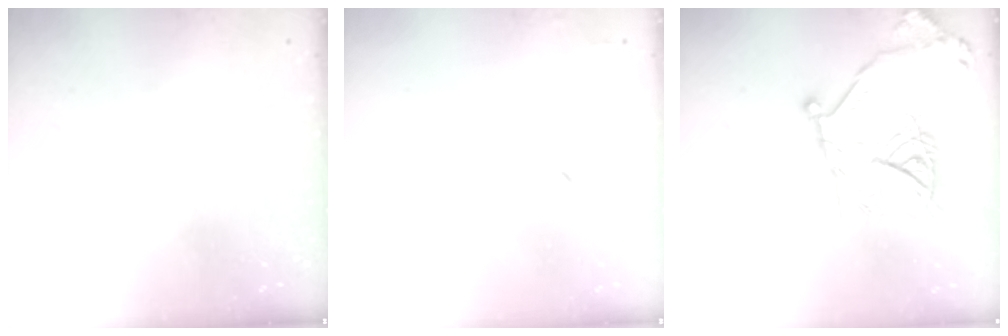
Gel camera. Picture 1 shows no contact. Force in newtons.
{"total": 3.9, "press": 3.8, "slide": 0.9}
{"total": 18.2, "press": 18.2, "slide": 1.1}